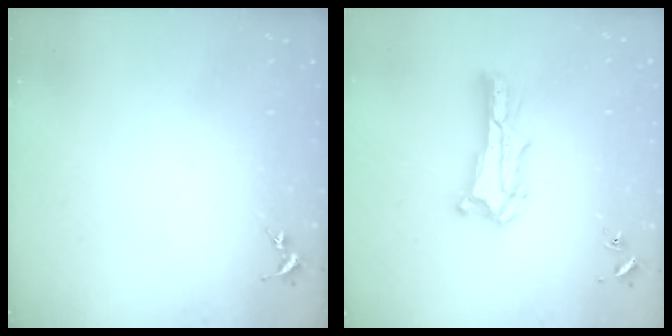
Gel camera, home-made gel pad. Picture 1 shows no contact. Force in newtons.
{"total": 6.6, "press": 6.6, "slide": 0.6}